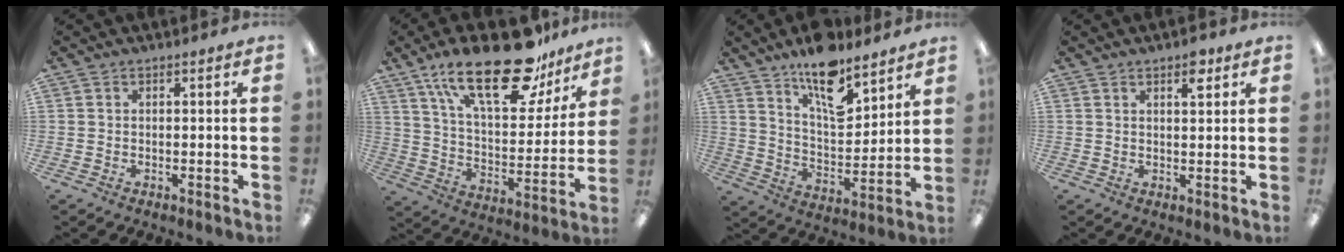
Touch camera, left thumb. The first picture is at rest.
{"total": 26.2, "force": [17.1, 10.3, 16.9], "torque": [-0.265, -0.096, 0.286]}
{"total": 14.6, "force": [10.9, 5.6, 7.9], "torque": [-0.118, -0.069, 0.188]}
{"total": 3.9, "force": [2.6, 1.4, 2.6], "torque": [-0.025, -0.011, 0.038]}